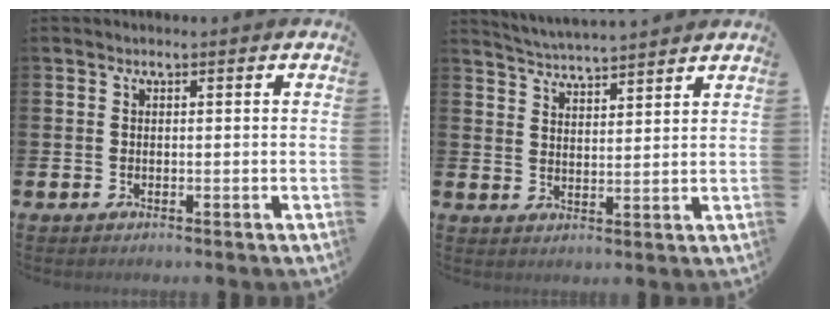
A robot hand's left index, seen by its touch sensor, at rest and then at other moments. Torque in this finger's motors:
{"motor_torque": [0.59, -0.62, 0.25, 0.12]}